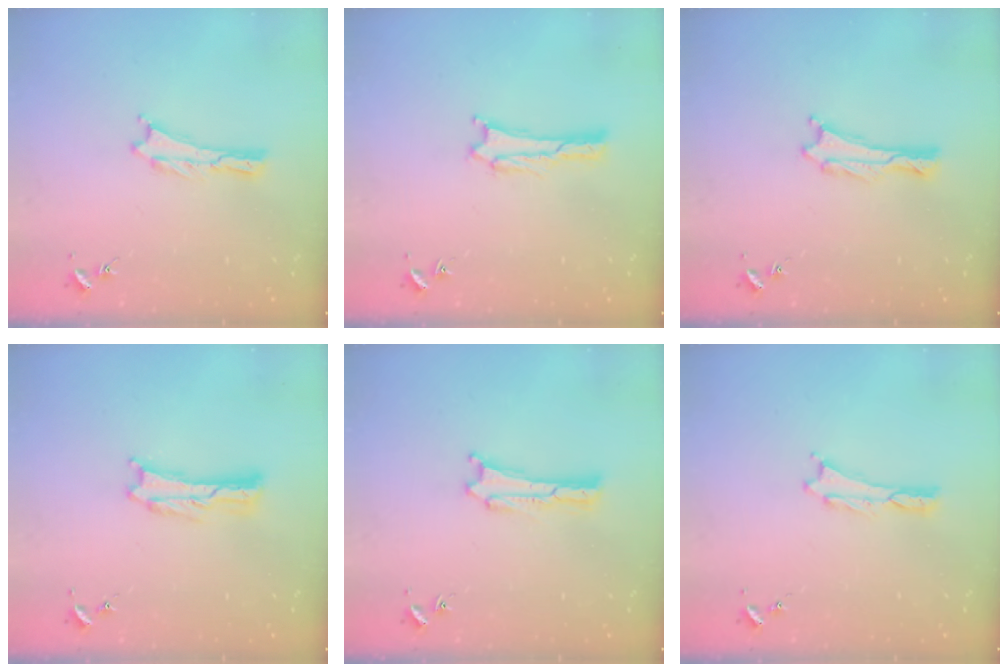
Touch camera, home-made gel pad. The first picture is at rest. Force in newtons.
{"total": 1.9, "press": 1.9, "slide": 0.1}
{"total": 0.0}
{"total": 0.8, "press": 0.8, "slide": 0.2}
{"total": 0.0}
{"total": 0.0}